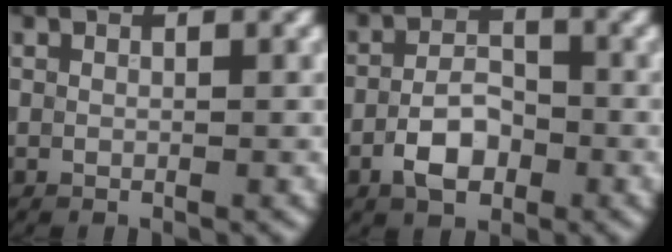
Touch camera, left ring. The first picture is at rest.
{"total": 4.1, "force": [-1.8, 2.3, 2.9], "torque": [-0.047, 0.005, -0.037]}